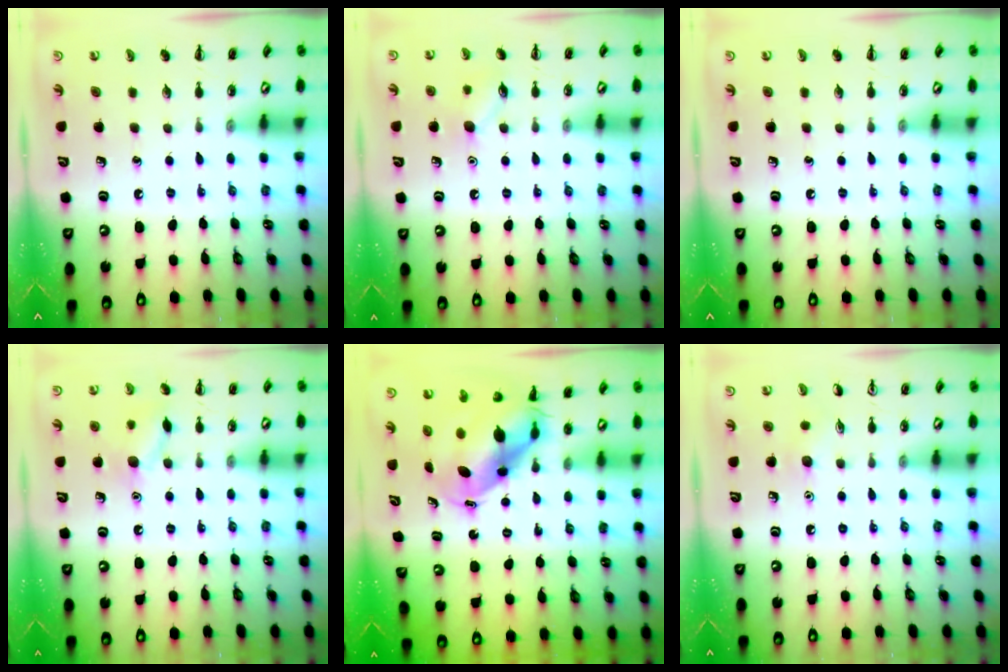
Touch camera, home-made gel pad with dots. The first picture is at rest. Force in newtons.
{"total": 8.7, "press": 8.5, "slide": 1.8}
{"total": 0.0}
{"total": 8.9, "press": 8.9, "slide": 0.7}
{"total": 7.8, "press": 7.5, "slide": 1.9}
{"total": 4.7, "press": 4.5, "slide": 1.4}